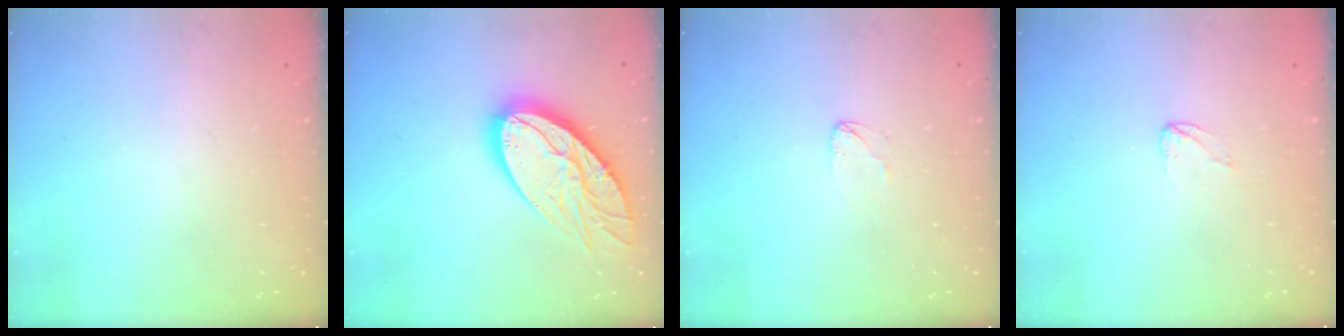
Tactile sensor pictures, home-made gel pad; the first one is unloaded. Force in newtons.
{"total": 18.9, "press": 18.8, "slide": 1.4}
{"total": 2.5, "press": 2.5, "slide": 0.2}
{"total": 2.7, "press": 2.7, "slide": 0.2}